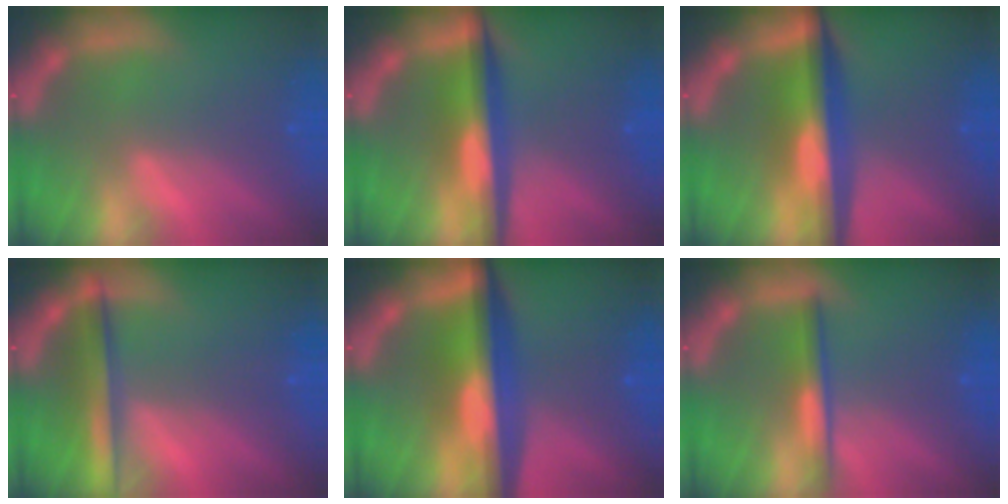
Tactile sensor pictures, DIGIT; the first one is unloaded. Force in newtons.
{"total": 6.5}
{"total": 8.1}
{"total": 4.4}
{"total": 9.6}
{"total": 3.0}